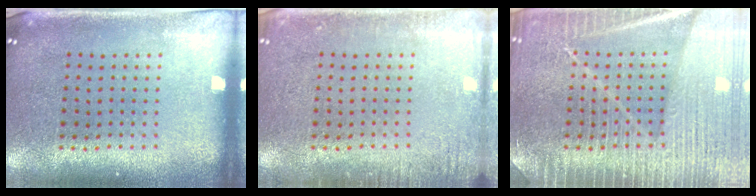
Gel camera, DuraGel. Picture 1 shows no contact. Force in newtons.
{"total": 1.8, "press": 1.8, "slide": 0.2}
{"total": 6.7, "press": 6.7, "slide": 1.0}